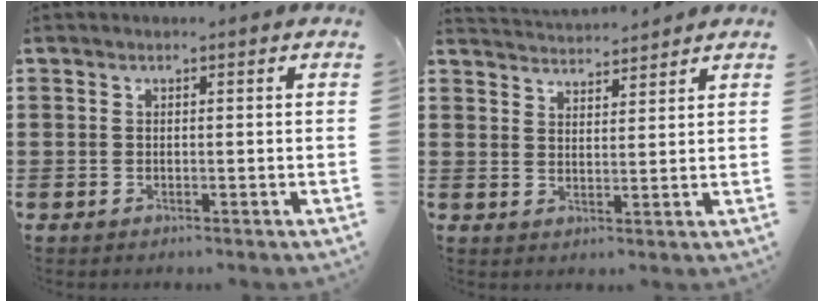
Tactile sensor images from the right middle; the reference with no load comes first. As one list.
[{"total": 3.2, "force": [3.2, 0.0, -0.2], "torque": [-0.007, -0.013, 0.058]}]